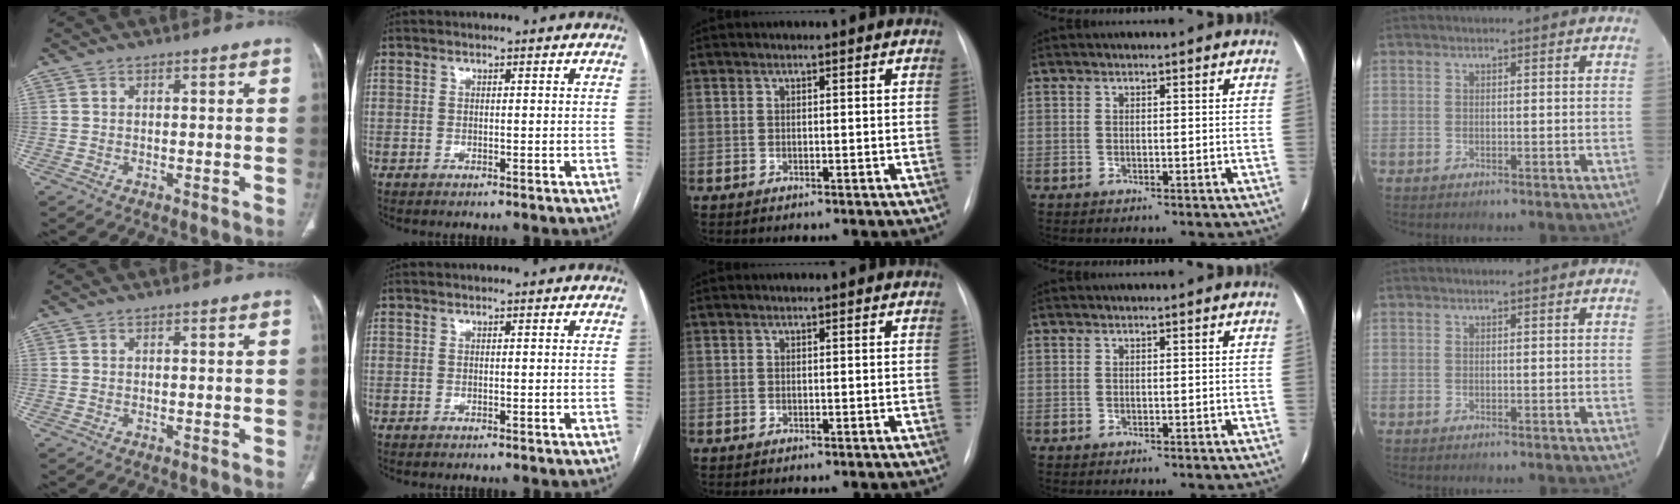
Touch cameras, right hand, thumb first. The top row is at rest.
{}